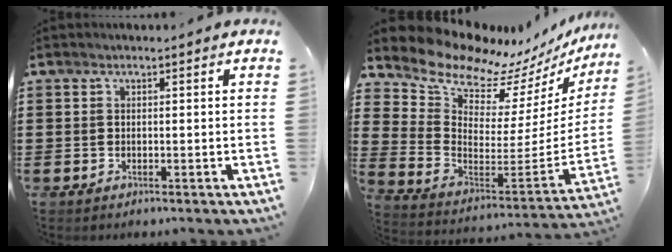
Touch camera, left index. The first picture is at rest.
{"total": 9.8, "force": [9.3, 2.8, 1.7], "torque": [-0.077, -0.086, 0.156]}